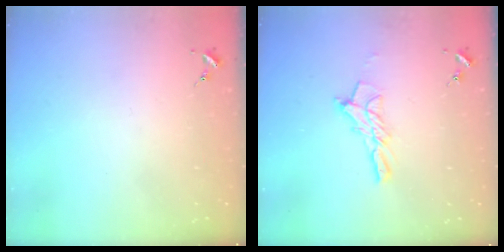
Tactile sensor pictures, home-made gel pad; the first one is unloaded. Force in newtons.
{"total": 10.7, "press": 10.7, "slide": 0.9}